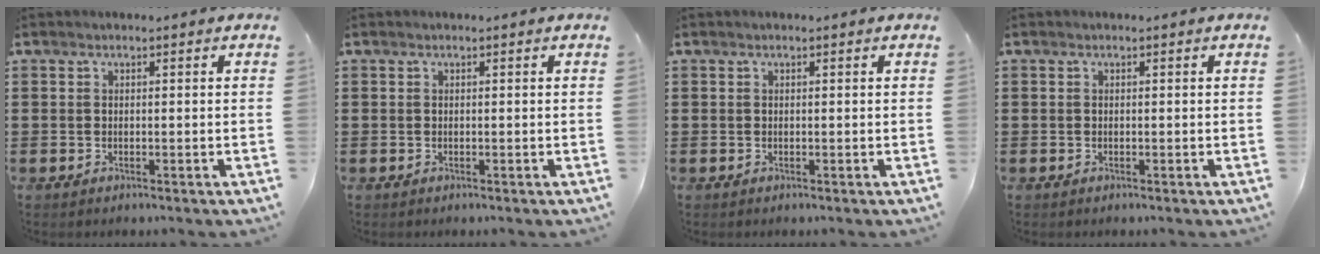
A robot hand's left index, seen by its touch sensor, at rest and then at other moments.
{"total": 0.0}
{"total": 0.0}
{"total": 0.0}